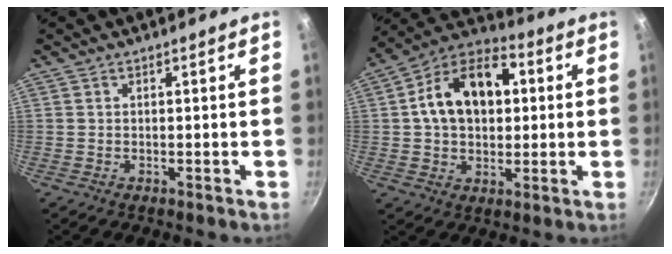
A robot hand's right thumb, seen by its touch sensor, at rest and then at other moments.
{"total": 16.7, "force": [2.7, 11.1, 12.3], "torque": [-0.173, 0.020, 0.036]}